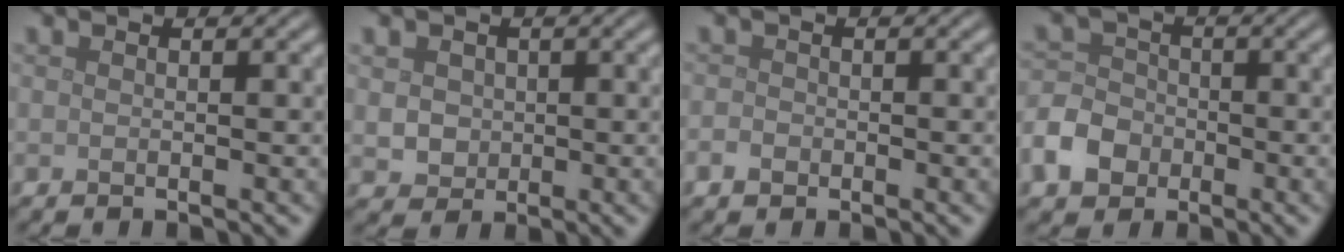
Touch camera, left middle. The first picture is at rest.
{"total": 2.8, "force": [0.6, 2.5, 1.1], "torque": [-0.024, 0.006, 0.018]}
{"total": 1.2, "force": [-0.6, 0.9, 0.5], "torque": [-0.005, 0.000, -0.015]}
{"total": 4.5, "force": [-2.1, 3.5, 1.8], "torque": [-0.040, 0.000, -0.049]}